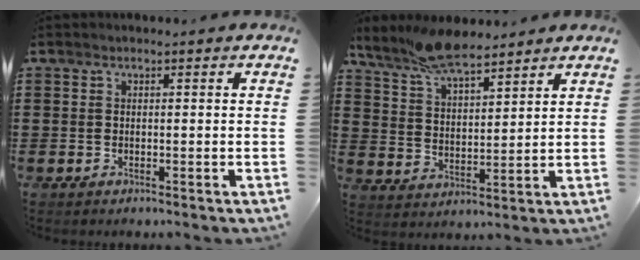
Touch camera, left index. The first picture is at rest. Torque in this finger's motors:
{"motor_torque": [-0.74, -0.31, -0.23, -0.03]}